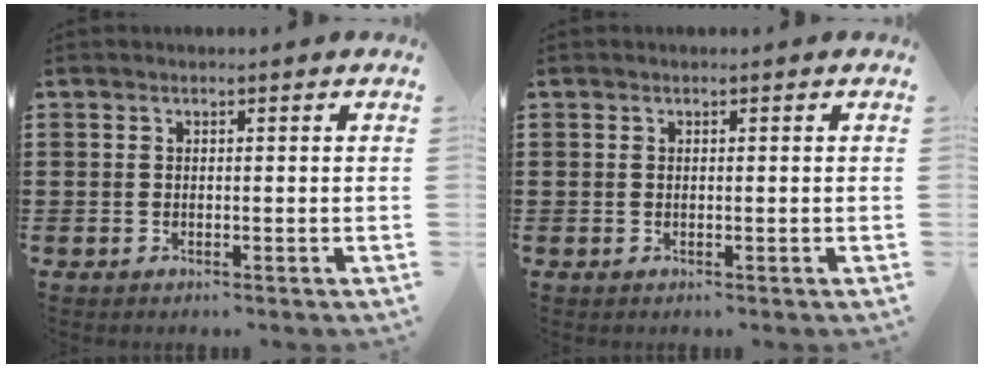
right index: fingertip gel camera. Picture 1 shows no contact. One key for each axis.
{"total": 0.0}